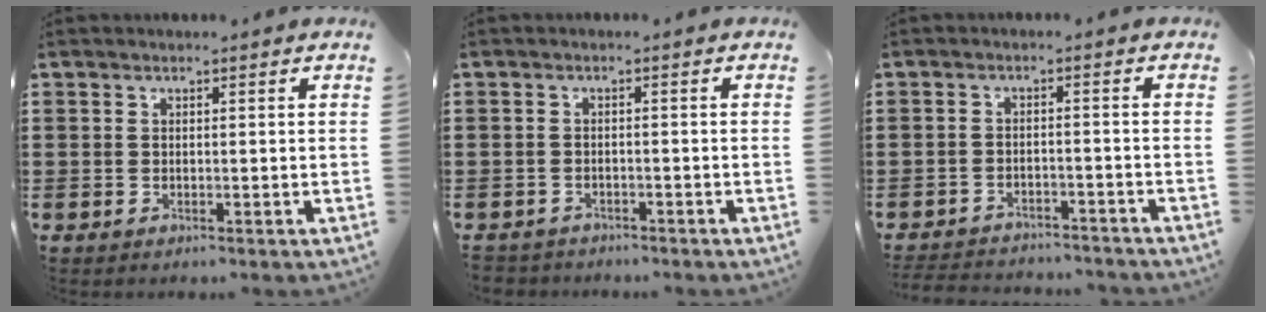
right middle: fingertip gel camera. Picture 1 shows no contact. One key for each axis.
{"total": 1.5, "fx": -1.5, "fy": 0.3, "fz": -0.2, "tx": -0.002, "ty": 0.000, "tz": -0.034}
{"total": 3.0, "fx": -3.0, "fy": 0.2, "fz": 0.0, "tx": -0.005, "ty": 0.000, "tz": -0.064}